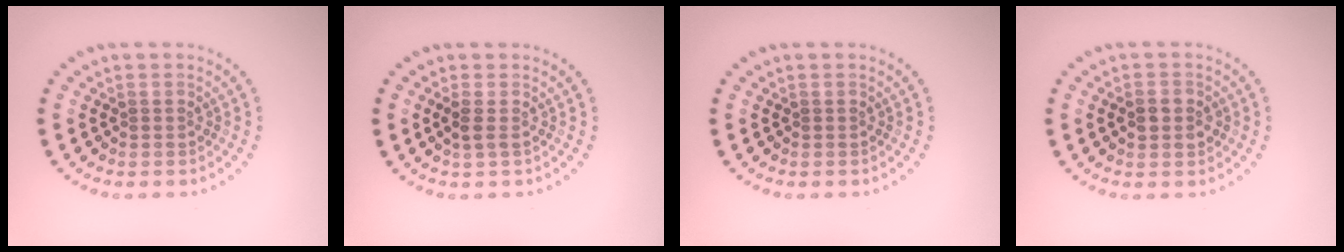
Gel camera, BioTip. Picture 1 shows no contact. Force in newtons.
{"total": 1.1, "press": 1.0, "slide": 0.4}
{"total": 0.0}
{"total": 1.9, "press": 1.9, "slide": 0.2}